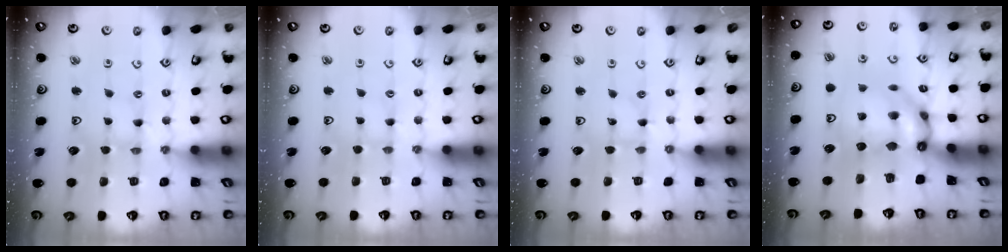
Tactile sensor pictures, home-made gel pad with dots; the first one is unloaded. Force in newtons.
{"total": 1.3, "press": 1.3, "slide": 0.3}
{"total": 0.0}
{"total": 10.6, "press": 10.6, "slide": 1.1}